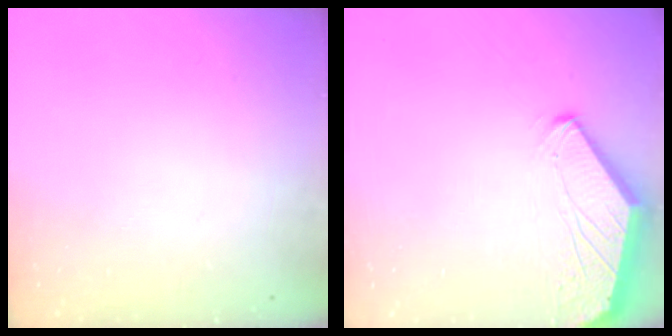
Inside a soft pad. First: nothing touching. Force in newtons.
{"total": 0.0}